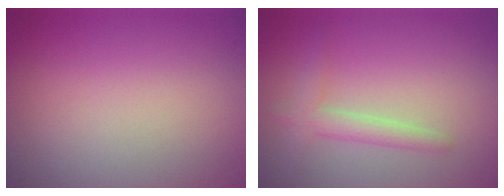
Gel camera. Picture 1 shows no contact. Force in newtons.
{"total": 2.3, "press": 2.3, "slide": 0.1}